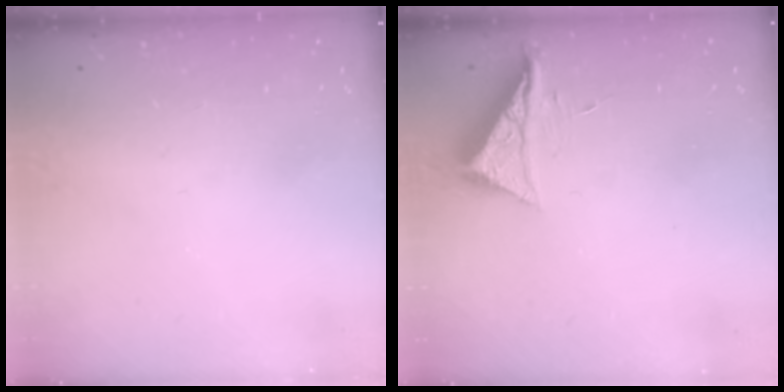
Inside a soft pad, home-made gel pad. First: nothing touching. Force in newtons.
{"total": 7.4, "press": 7.4, "slide": 0.3}